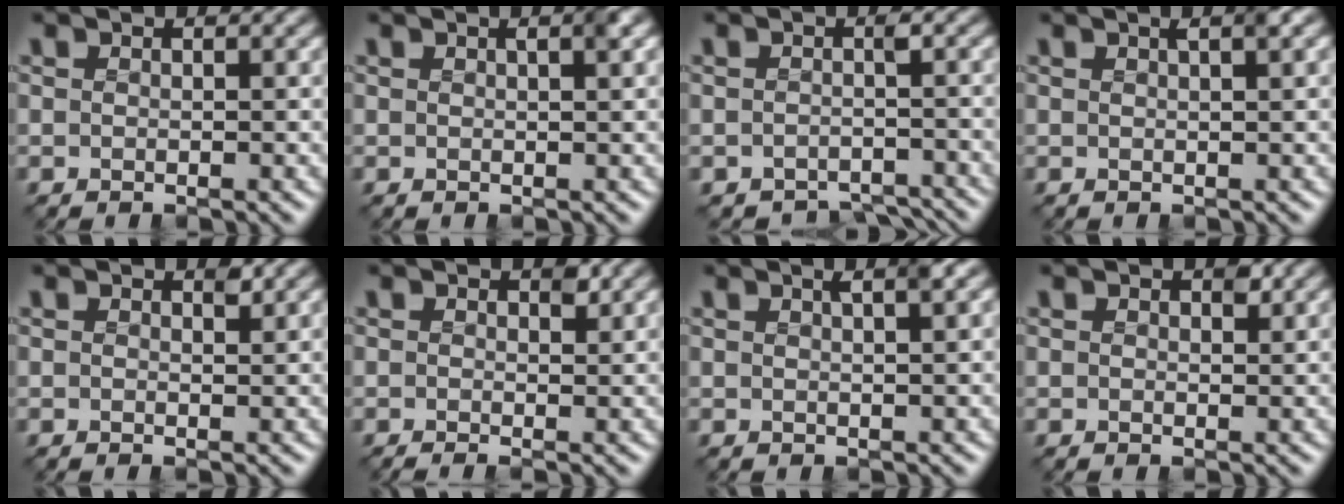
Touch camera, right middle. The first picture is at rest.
{"total": 1.5, "force": [0.6, 0.3, 1.4], "torque": [-0.014, 0.005, 0.003]}
{"total": 3.5, "force": [-3.1, 1.2, 1.0], "torque": [-0.003, -0.017, -0.045]}
{"total": 1.6, "force": [0.7, 0.3, 1.5], "torque": [-0.018, 0.003, 0.005]}
{"total": 0.6, "force": [0.4, 0.0, 0.4], "torque": [-0.008, -0.004, 0.004]}
{"total": 1.1, "force": [0.0, 0.2, 1.1], "torque": [-0.015, -0.007, -0.004]}
{"total": 2.1, "force": [0.9, 0.4, 1.8], "torque": [-0.019, 0.004, 0.003]}
{"total": 0.9, "force": [0.4, 0.5, 0.7], "torque": [-0.012, -0.002, 0.006]}